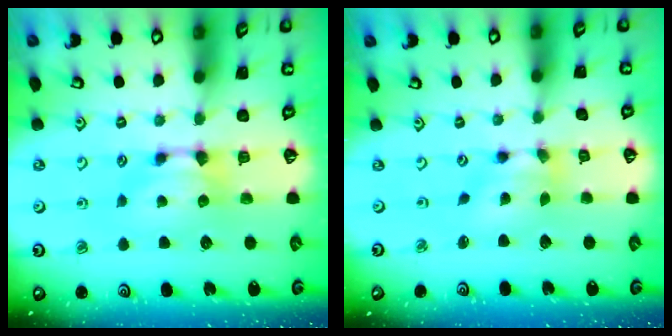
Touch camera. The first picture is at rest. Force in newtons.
{"total": 3.7, "press": 3.3, "slide": 1.6}